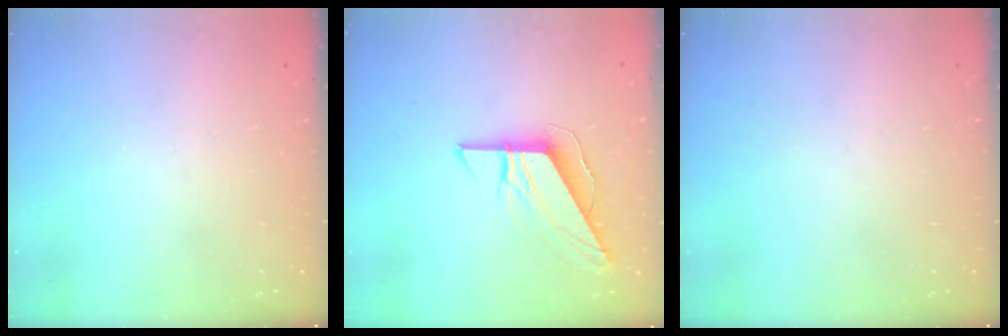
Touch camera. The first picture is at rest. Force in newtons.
{"total": 9.1, "press": 9.1, "slide": 0.7}
{"total": 0.0}